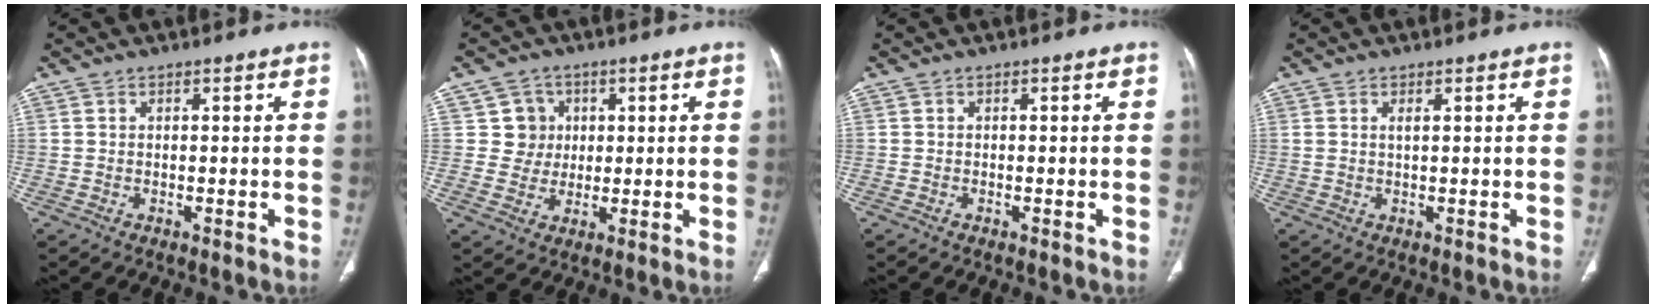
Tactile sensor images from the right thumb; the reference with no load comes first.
{"total": 5.4, "force": [1.2, 5.2, 0.2], "torque": [0.033, 0.004, 0.016]}
{"total": 0.0}
{"total": 0.8, "force": [0.4, 0.2, 0.7], "torque": [-0.019, 0.003, 0.008]}